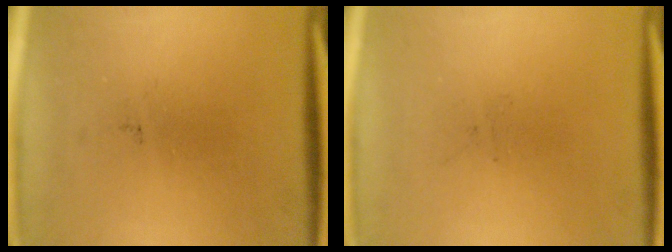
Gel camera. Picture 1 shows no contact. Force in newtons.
{"total": 0.0}